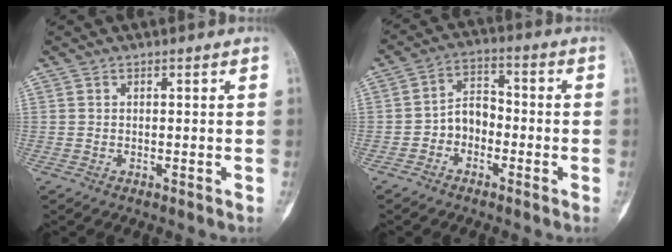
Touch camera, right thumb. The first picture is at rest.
{"total": 5.9, "force": [-2.1, 4.5, 3.2], "torque": [-0.033, 0.032, -0.051]}